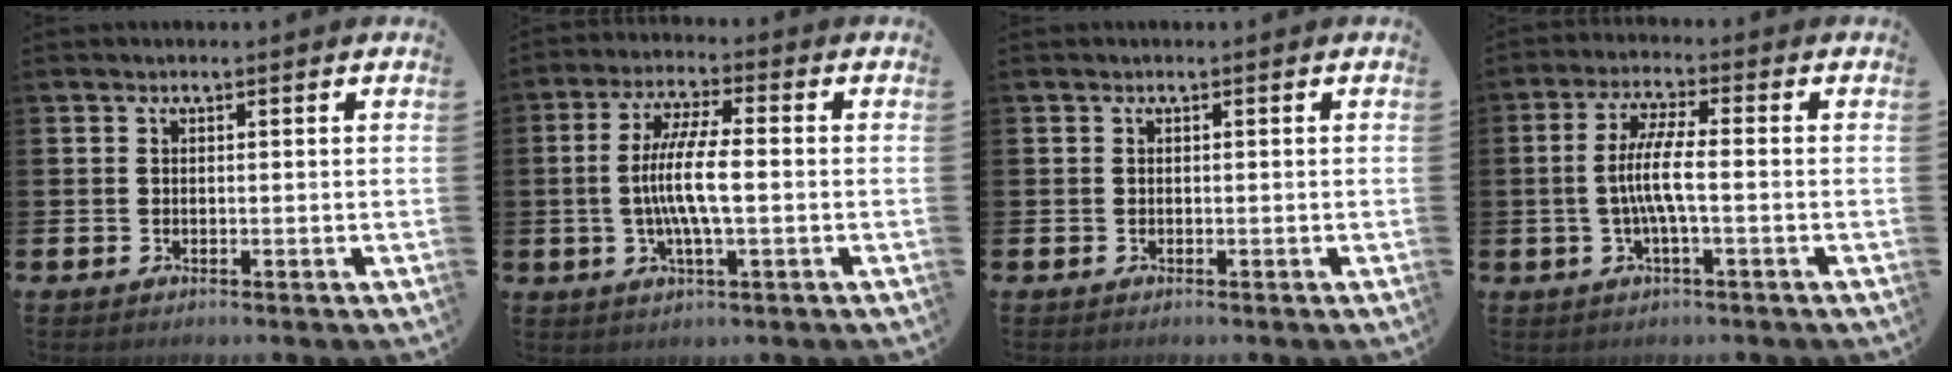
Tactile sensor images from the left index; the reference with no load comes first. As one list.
[{"total": 7.9, "force": [-0.5, 1.9, 7.6], "torque": [-0.153, -0.001, -0.017]}, {"total": 0.0}, {"total": 5.8, "force": [-0.6, 1.2, 5.7], "torque": [-0.108, 0.003, -0.016]}]